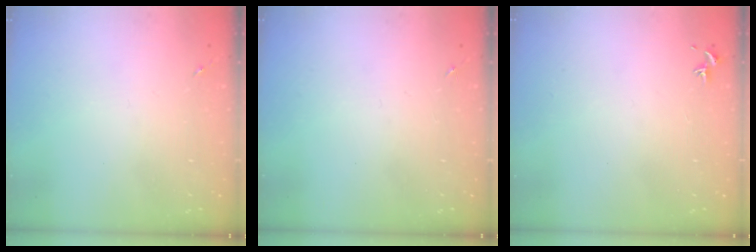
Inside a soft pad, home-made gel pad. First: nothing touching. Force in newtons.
{"total": 0.0}
{"total": 0.7, "press": 0.6, "slide": 0.5}